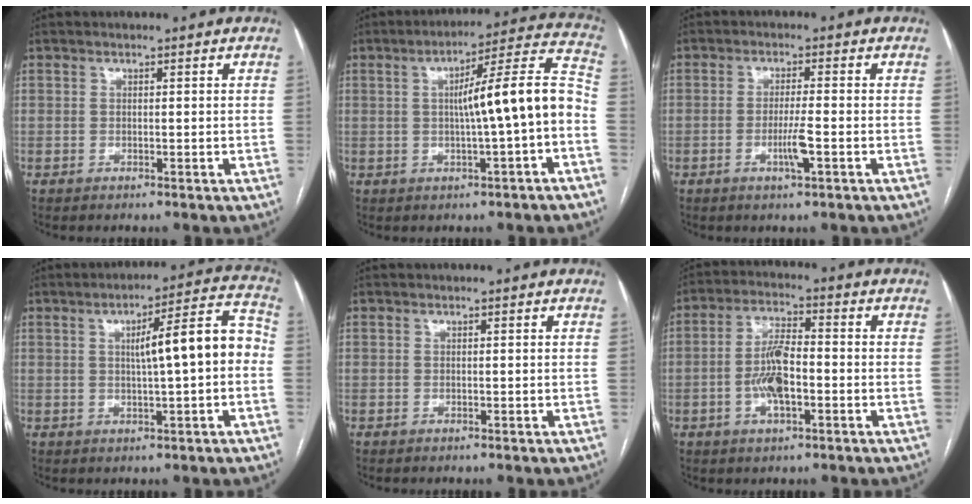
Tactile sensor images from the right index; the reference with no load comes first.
{"total": 12.2, "force": [-1.3, 0.1, 12.1], "torque": [-0.174, 0.030, -0.019]}
{"total": 3.9, "force": [-1.4, 0.0, 3.7], "torque": [-0.071, -0.005, -0.026]}
{"total": 10.3, "force": [0.1, 1.3, 10.2], "torque": [-0.140, 0.033, 0.002]}
{"total": 0.0}
{"total": 7.6, "force": [-1.7, 2.4, 7.0], "torque": [-0.143, 0.008, -0.033]}